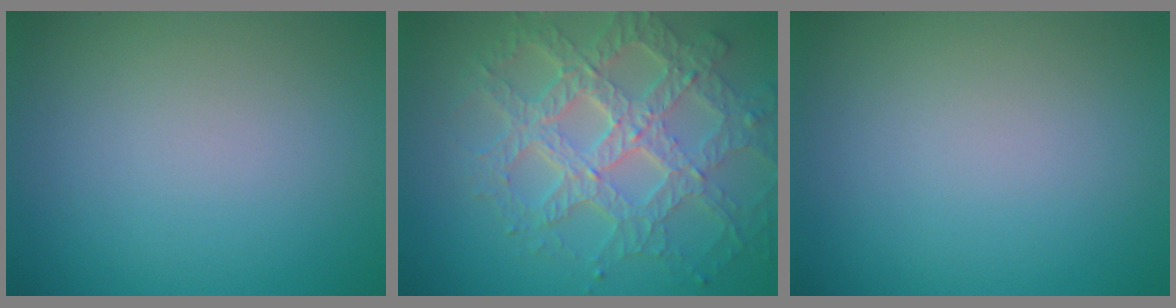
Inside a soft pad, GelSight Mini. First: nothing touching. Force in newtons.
{"total": 7.8, "press": 5.6, "slide": 5.3}
{"total": 0.0}